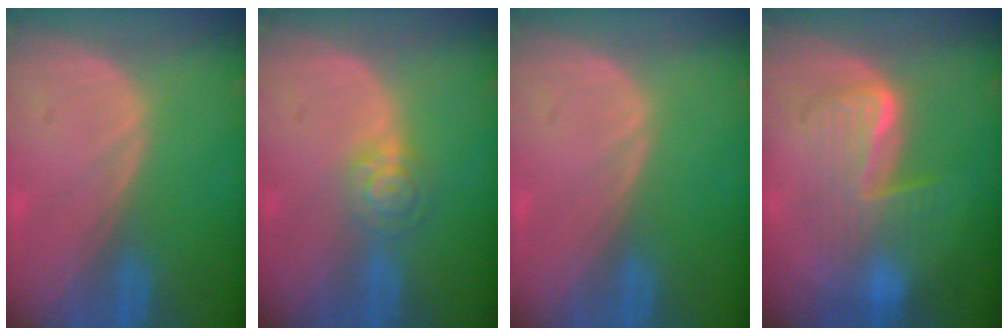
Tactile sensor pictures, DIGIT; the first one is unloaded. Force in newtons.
{"total": 4.0, "press": 3.7, "slide": 1.5}
{"total": 0.0}
{"total": 6.8, "press": 6.8, "slide": 0.2}